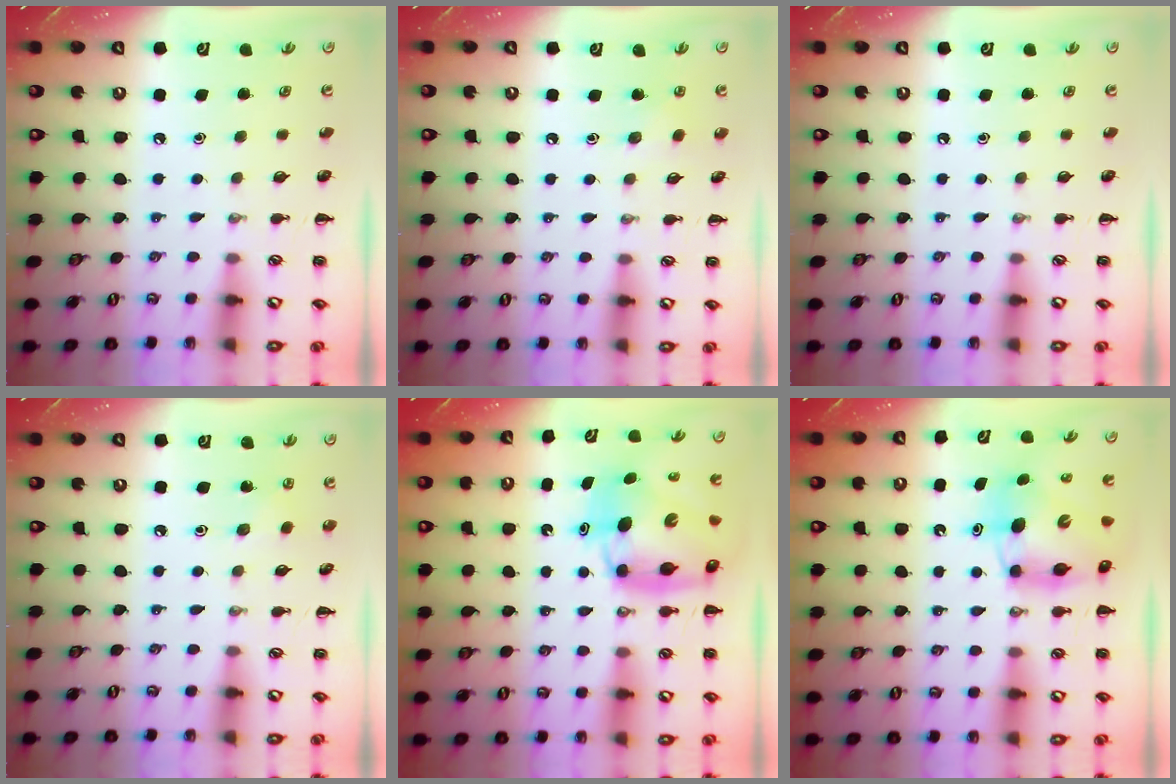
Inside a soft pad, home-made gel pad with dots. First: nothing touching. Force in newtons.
{"total": 6.2, "press": 5.9, "slide": 1.8}
{"total": 0.0}
{"total": 2.4, "press": 2.3, "slide": 0.8}
{"total": 10.2, "press": 9.8, "slide": 3.0}
{"total": 8.7, "press": 8.5, "slide": 2.1}